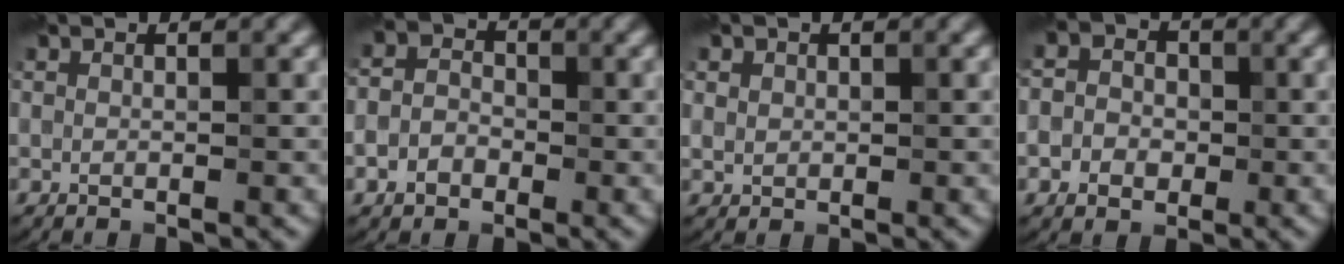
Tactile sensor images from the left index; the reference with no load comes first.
{"total": 3.2, "force": [-1.1, 2.5, 1.5], "torque": [-0.014, 0.000, -0.029]}
{"total": 1.4, "force": [0.5, 1.2, 0.4], "torque": [-0.004, -0.003, 0.011]}
{"total": 4.7, "force": [-0.5, 4.2, 1.9], "torque": [-0.010, 0.016, -0.035]}